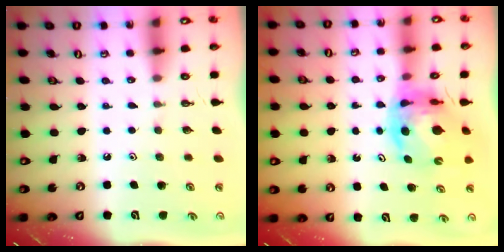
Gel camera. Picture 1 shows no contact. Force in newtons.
{"total": 11.1, "press": 11.1, "slide": 1.2}